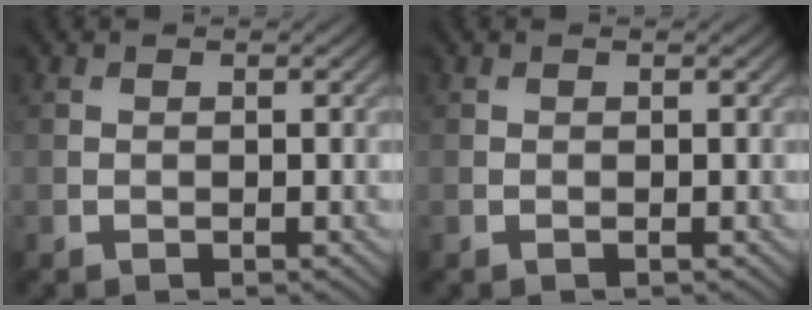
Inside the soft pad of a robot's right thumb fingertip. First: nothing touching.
{"total": 0.0}